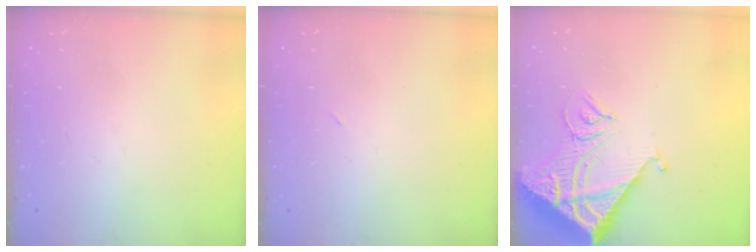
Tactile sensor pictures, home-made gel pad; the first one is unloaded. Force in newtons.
{"total": 2.4, "press": 2.3, "slide": 0.8}
{"total": 14.7, "press": 14.6, "slide": 1.6}